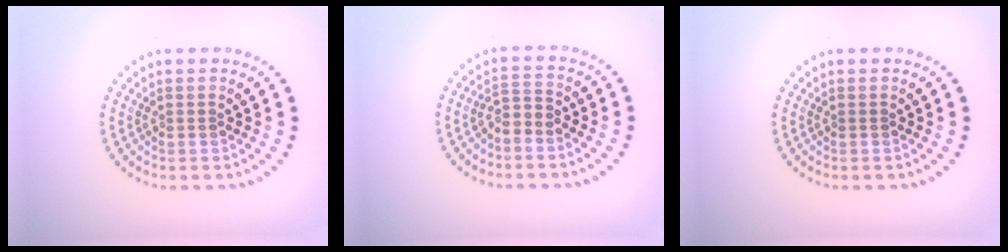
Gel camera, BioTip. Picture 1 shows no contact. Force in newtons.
{"total": 2.0, "press": 1.3, "slide": 1.5}
{"total": 0.0}